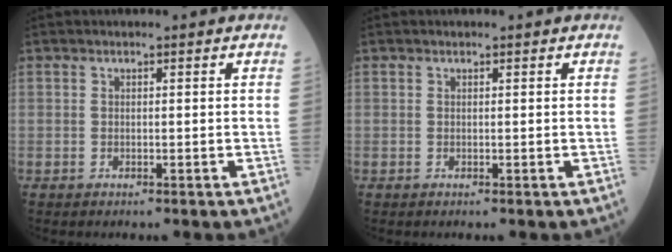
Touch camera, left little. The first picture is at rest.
{"total": 0.0}